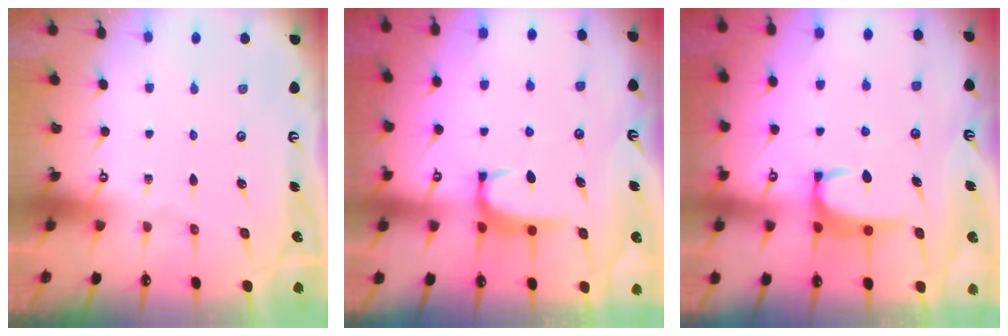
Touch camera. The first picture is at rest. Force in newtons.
{"total": 1.7, "press": 1.6, "slide": 0.5}
{"total": 2.8, "press": 2.8, "slide": 0.3}